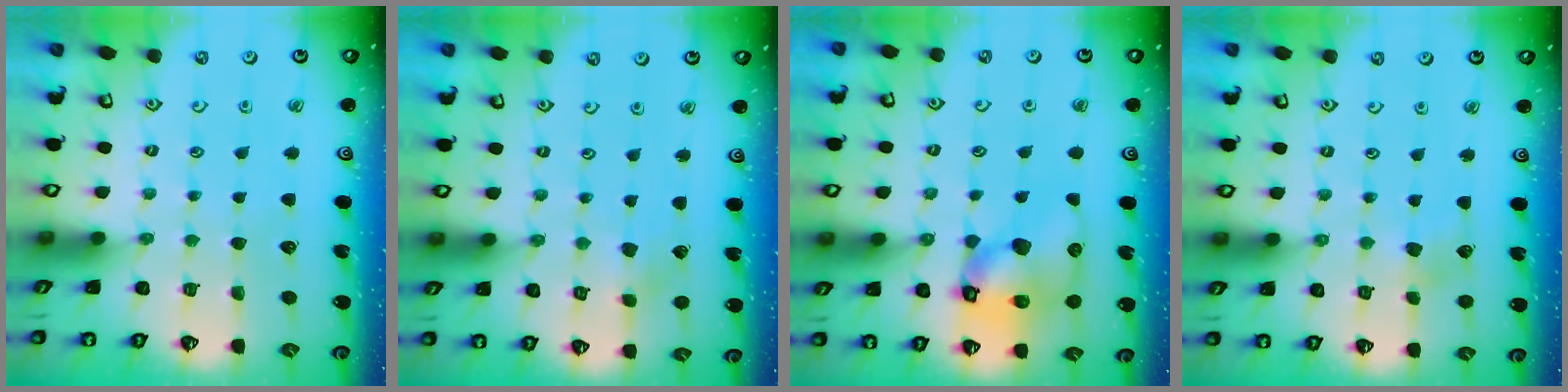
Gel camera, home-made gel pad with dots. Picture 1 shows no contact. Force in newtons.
{"total": 2.5, "press": 2.4, "slide": 0.5}
{"total": 14.1, "press": 13.9, "slide": 2.1}
{"total": 3.5, "press": 3.5, "slide": 0.3}